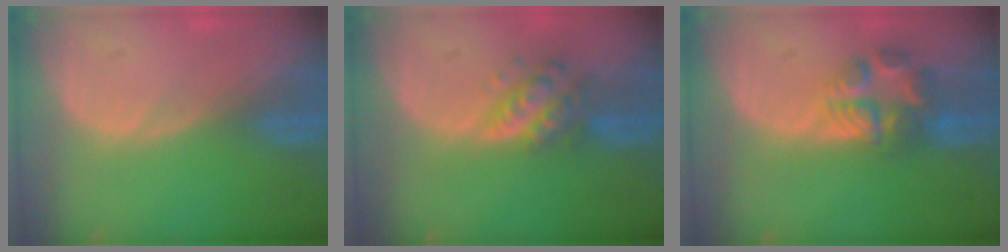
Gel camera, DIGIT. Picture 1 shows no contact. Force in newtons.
{"total": 5.7, "press": 5.2, "slide": 2.3}
{"total": 6.1, "press": 6.0, "slide": 1.2}